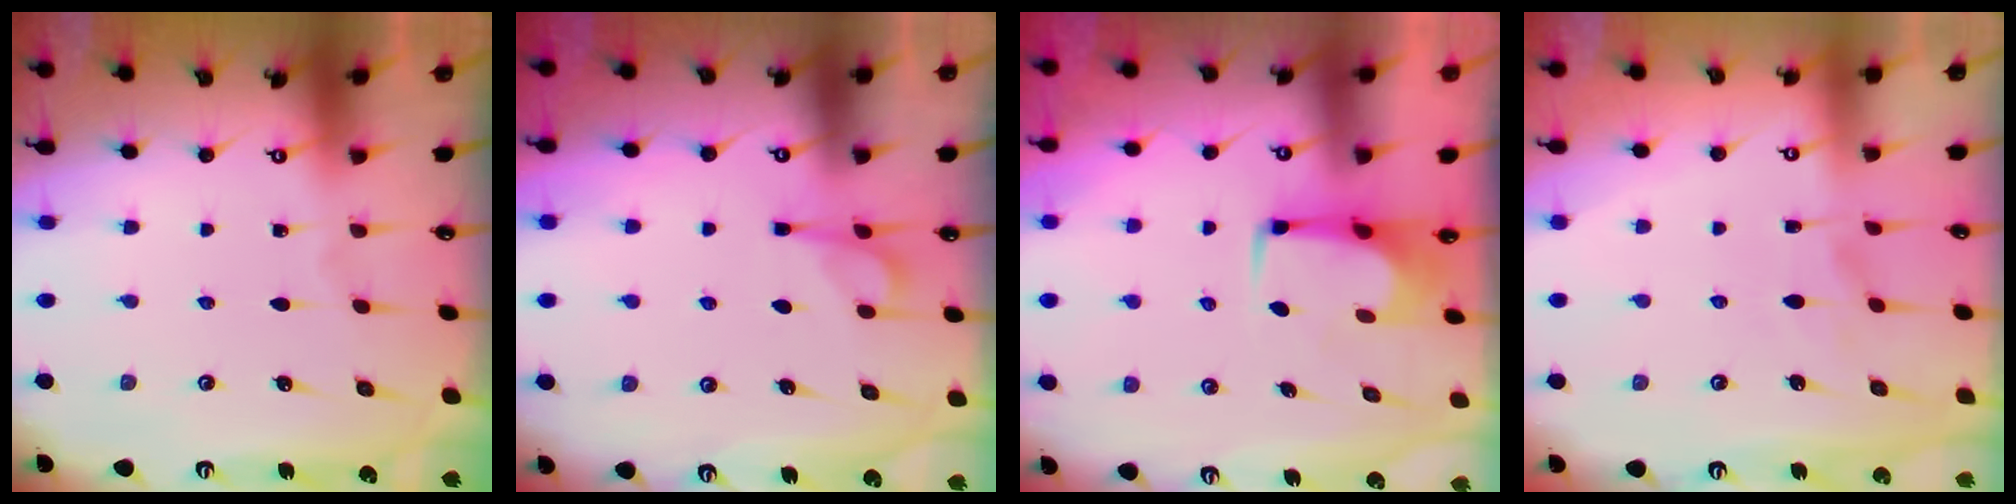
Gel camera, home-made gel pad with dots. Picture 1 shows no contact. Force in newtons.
{"total": 5.5, "press": 5.5, "slide": 0.6}
{"total": 0.8, "press": 0.8, "slide": 0.3}
{"total": 3.8, "press": 3.6, "slide": 1.1}